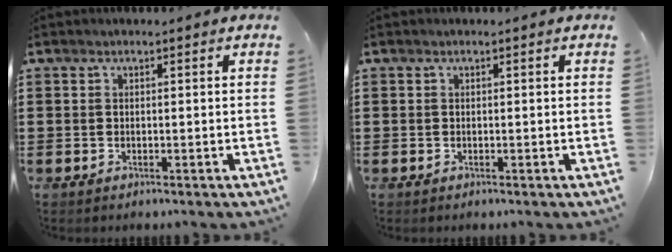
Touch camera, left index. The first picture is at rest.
{"total": 0.0}